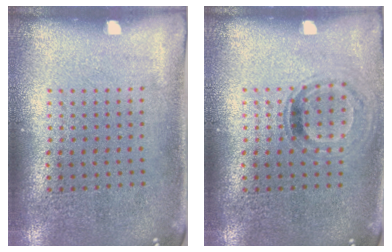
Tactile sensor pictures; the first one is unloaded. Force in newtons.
{"total": 0.9, "press": 0.8, "slide": 0.4}